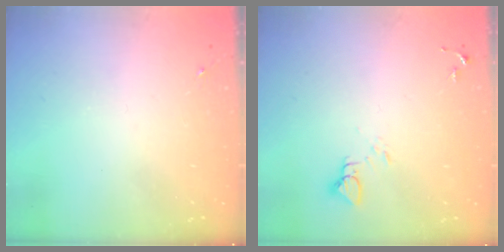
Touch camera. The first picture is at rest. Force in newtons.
{"total": 3.1, "press": 3.1, "slide": 0.1}